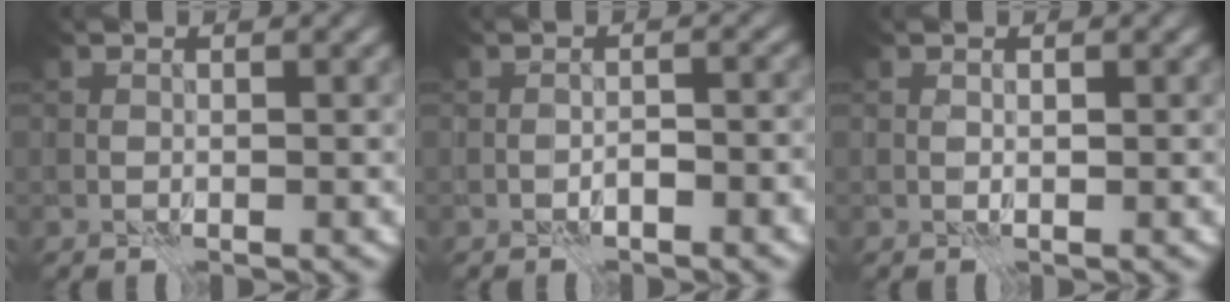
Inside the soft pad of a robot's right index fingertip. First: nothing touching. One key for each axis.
{"total": 1.6, "fx": -1.0, "fy": 0.3, "fz": 1.2, "tx": -0.019, "ty": 0.007, "tz": -0.019}
{"total": 0.0}